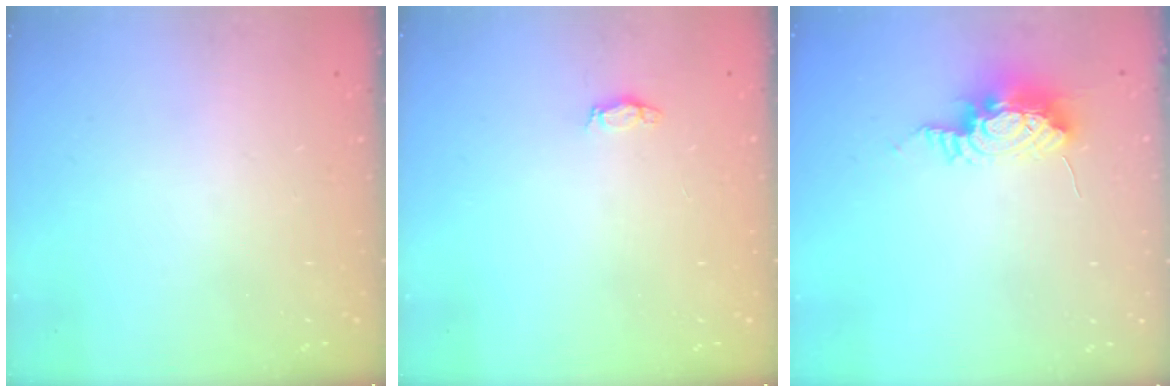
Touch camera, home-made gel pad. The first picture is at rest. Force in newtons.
{"total": 2.8, "press": 2.8, "slide": 0.4}
{"total": 8.6, "press": 8.5, "slide": 0.7}